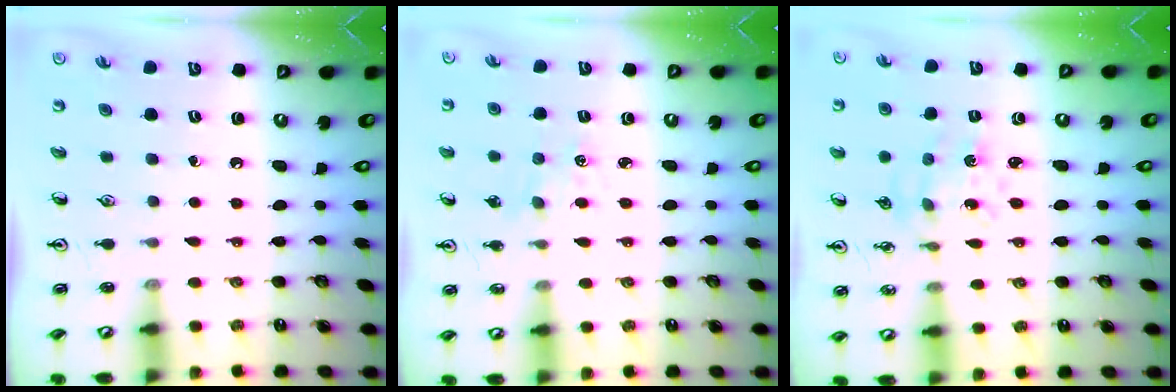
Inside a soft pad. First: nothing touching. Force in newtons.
{"total": 1.4, "press": 1.3, "slide": 0.3}
{"total": 3.8, "press": 3.5, "slide": 1.5}